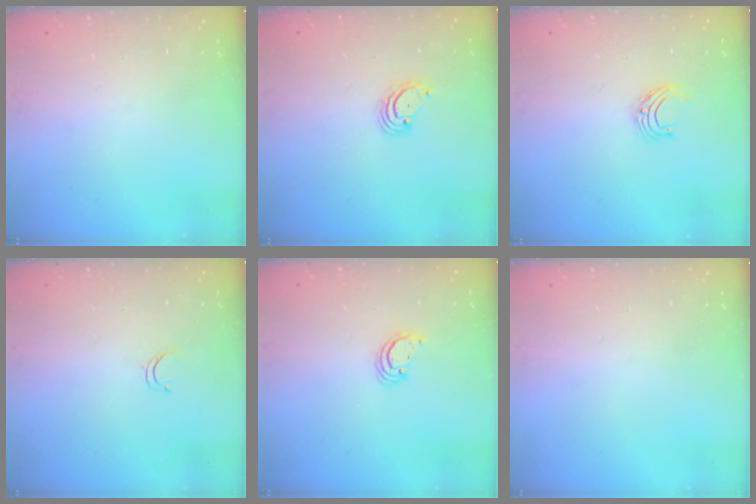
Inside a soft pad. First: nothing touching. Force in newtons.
{"total": 2.9, "press": 2.9, "slide": 0.4}
{"total": 5.9, "press": 5.9, "slide": 0.5}
{"total": 3.1, "press": 3.1, "slide": 0.4}
{"total": 2.3, "press": 2.3, "slide": 0.3}
{"total": 0.0}